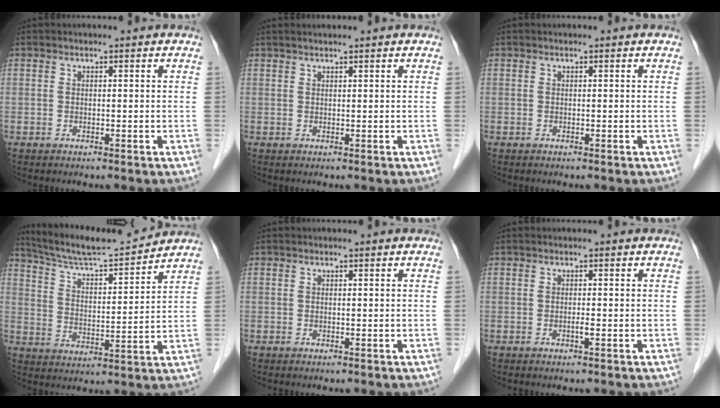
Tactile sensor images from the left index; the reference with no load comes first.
{"total": 0.7, "force": [-0.1, -0.5, 0.5], "torque": [-0.002, 0.015, -0.001]}
{"total": 0.0}
{"total": 10.6, "force": [10.2, -0.6, 2.9], "torque": [-0.060, 0.000, 0.173]}
{"total": 0.0}
{"total": 2.3, "force": [-2.2, -0.5, -0.1], "torque": [0.000, -0.005, -0.040]}